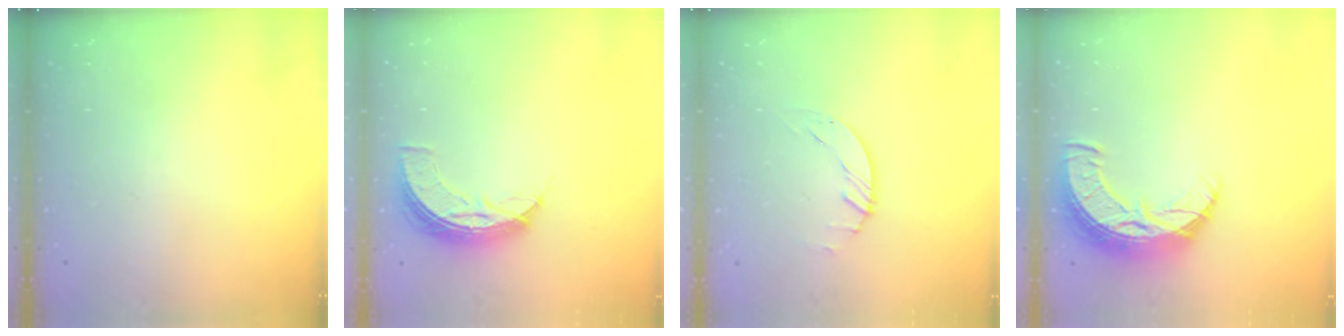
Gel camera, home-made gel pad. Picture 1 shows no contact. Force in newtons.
{"total": 7.7, "press": 7.6, "slide": 0.7}
{"total": 1.5, "press": 1.4, "slide": 0.1}
{"total": 11.2, "press": 11.1, "slide": 0.9}